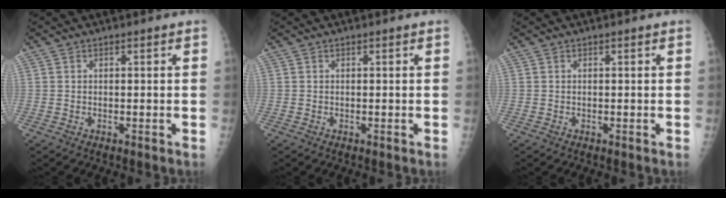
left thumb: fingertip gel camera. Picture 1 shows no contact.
{"total": 0.0}
{"total": 0.0}